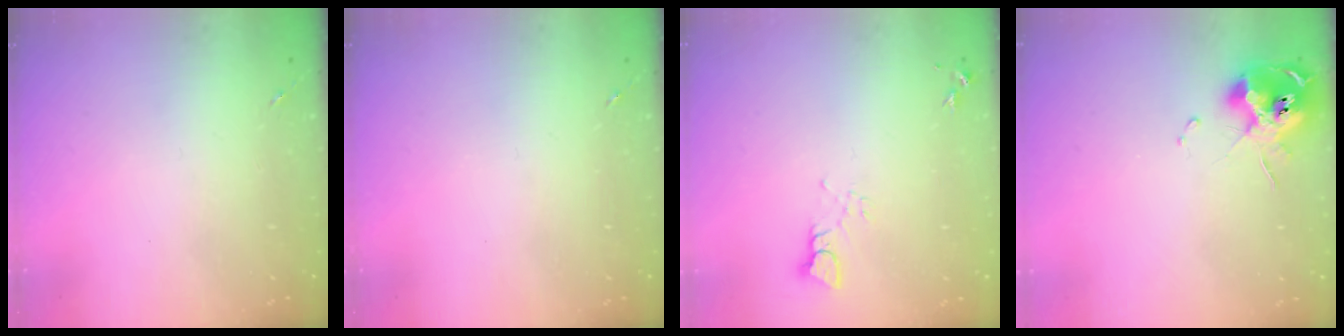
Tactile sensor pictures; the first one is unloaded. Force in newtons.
{"total": 0.0}
{"total": 3.3, "press": 3.3, "slide": 0.0}
{"total": 11.5, "press": 11.4, "slide": 1.8}